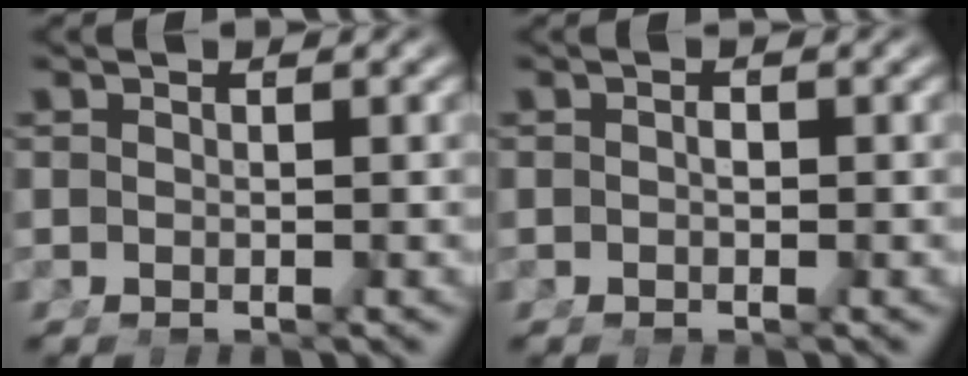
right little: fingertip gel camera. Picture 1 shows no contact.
{"total": 0.6, "force": [-0.1, 0.3, 0.5], "torque": [-0.009, 0.001, -0.001]}